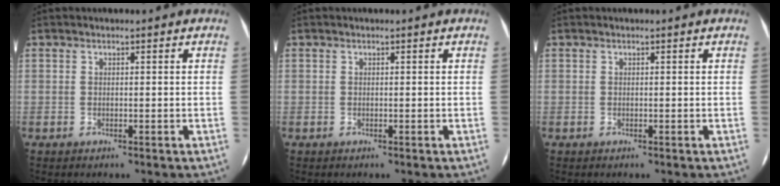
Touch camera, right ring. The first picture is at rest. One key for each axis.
{"total": 0.0}
{"total": 0.0}